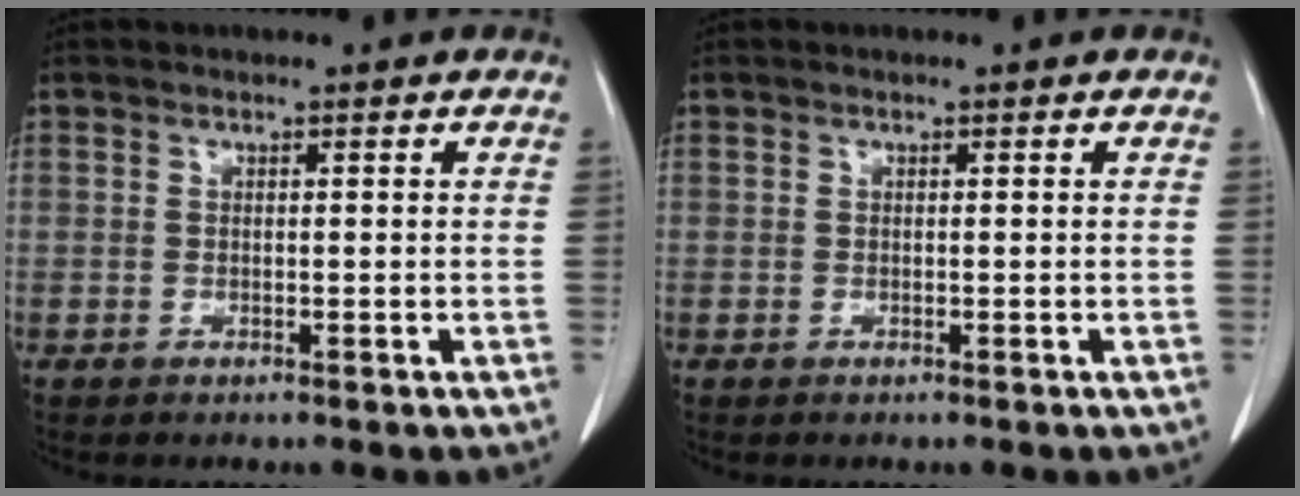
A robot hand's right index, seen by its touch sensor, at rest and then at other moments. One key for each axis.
{"total": 0.0}